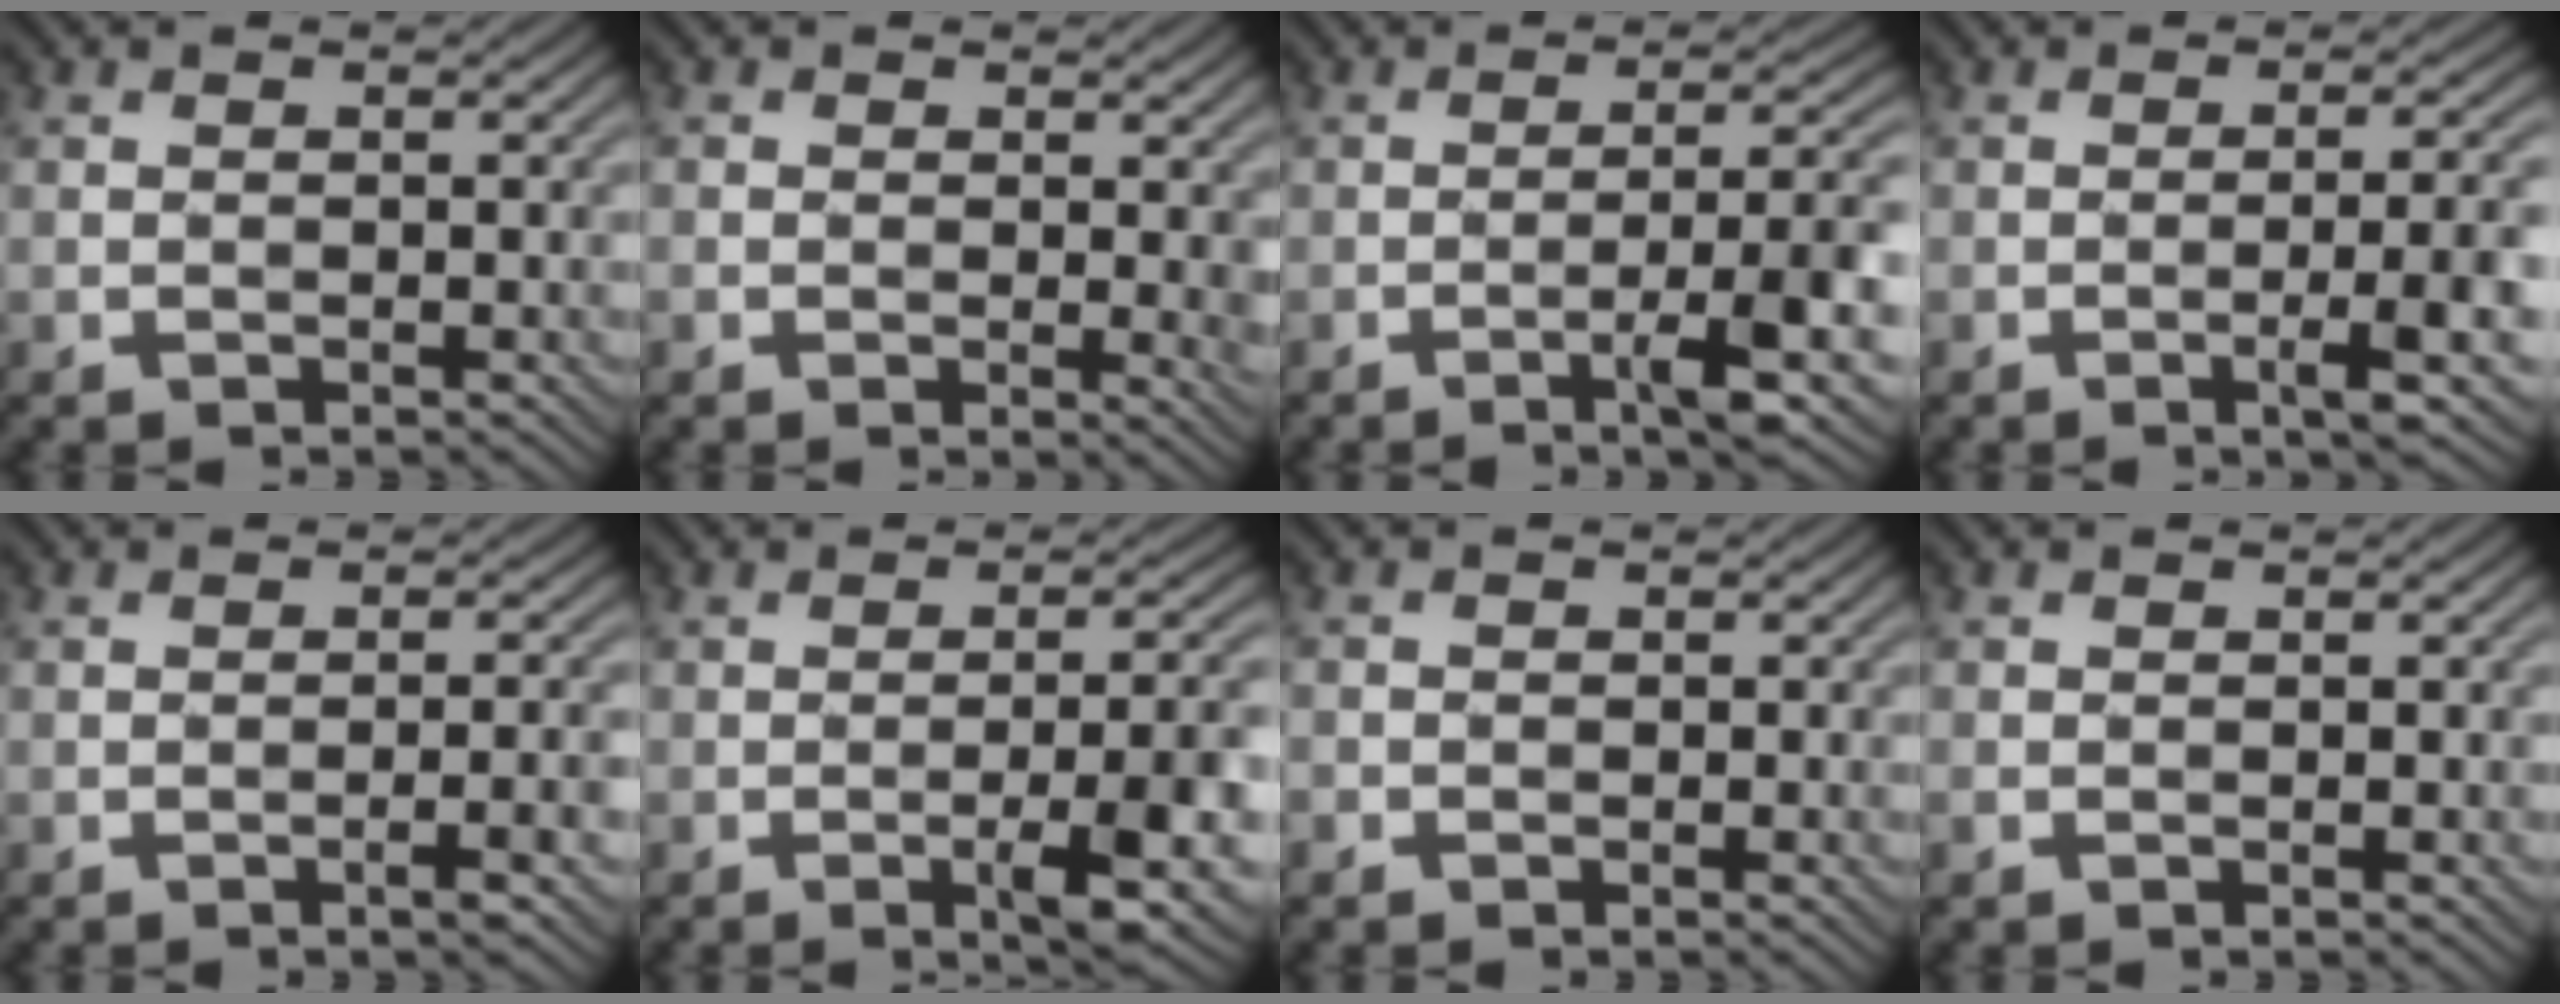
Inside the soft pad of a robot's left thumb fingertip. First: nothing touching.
{"total": 4.6, "force": [0.2, 2.6, 3.8], "torque": [-0.054, -0.007, 0.003]}
{"total": 8.0, "force": [-3.8, 0.8, 7.0], "torque": [-0.108, 0.012, -0.058]}
{"total": 6.6, "force": [-2.3, 0.8, 6.1], "torque": [-0.093, 0.009, -0.030]}
{"total": 2.9, "force": [-1.3, 0.0, 2.6], "torque": [-0.042, 0.010, -0.024]}
{"total": 8.0, "force": [-3.2, 1.2, 7.3], "torque": [-0.113, 0.004, -0.040]}
{"total": 1.2, "force": [-0.7, 0.9, 0.5], "torque": [-0.010, -0.004, -0.016]}
{"total": 0.7, "force": [-0.3, 0.4, 0.5], "torque": [-0.013, -0.001, -0.006]}